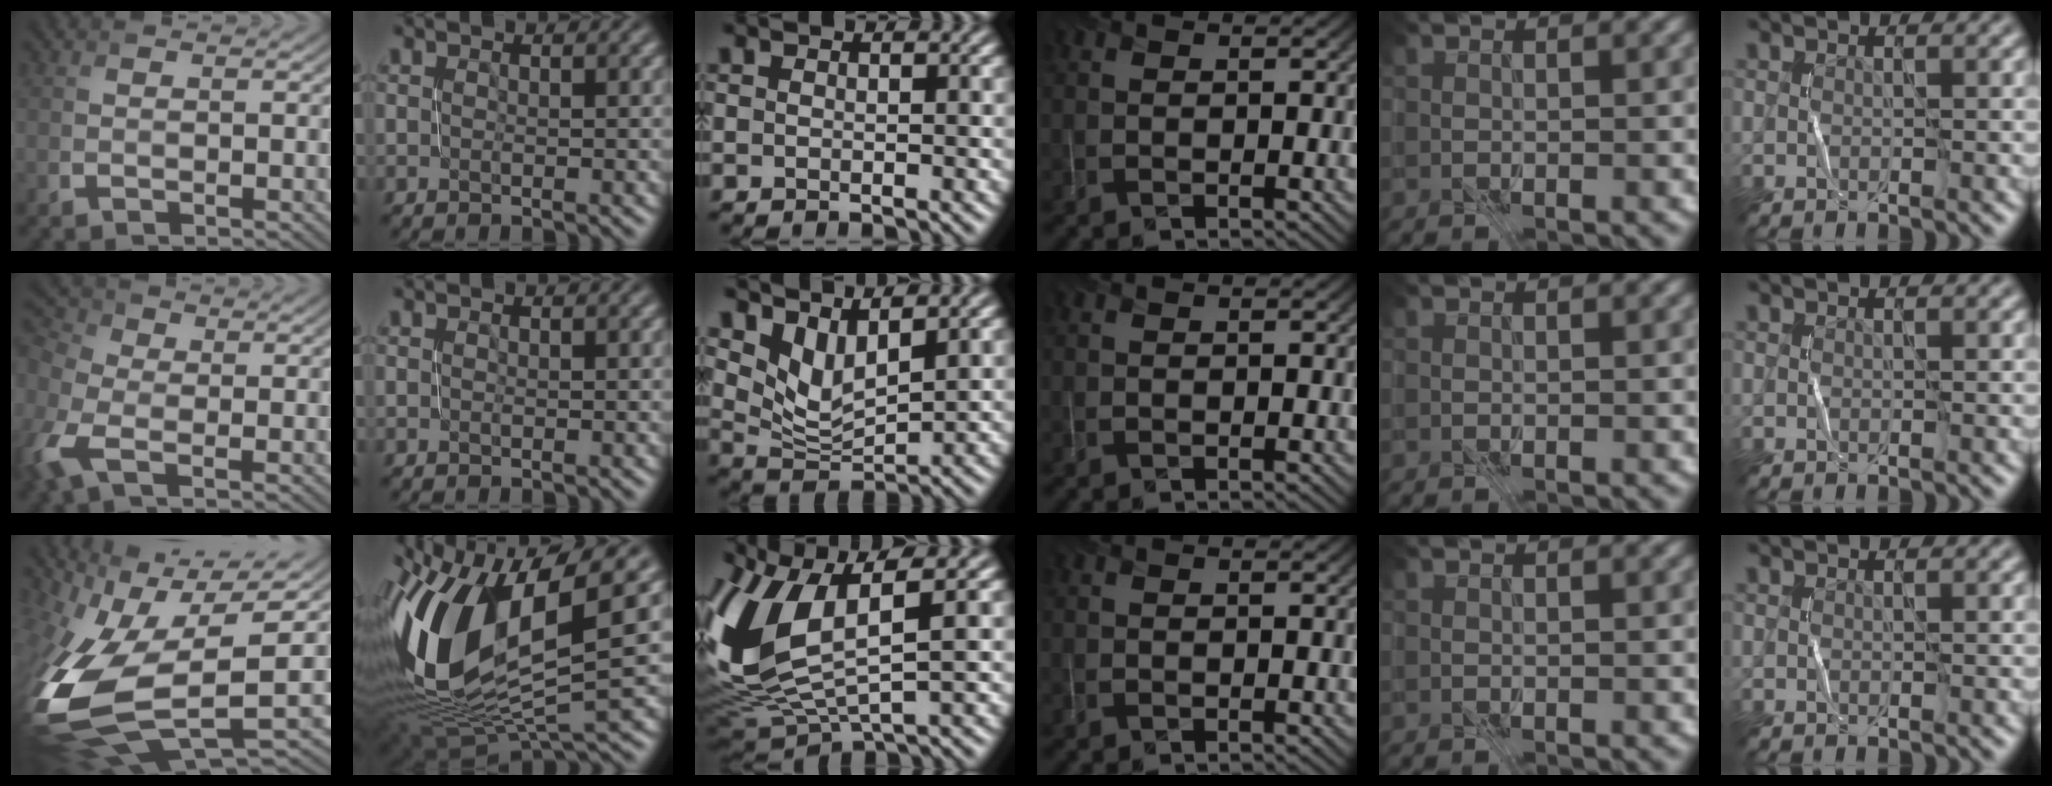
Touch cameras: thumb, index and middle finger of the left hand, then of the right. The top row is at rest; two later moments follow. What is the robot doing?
{"motion": "close", "object": "stapler"}